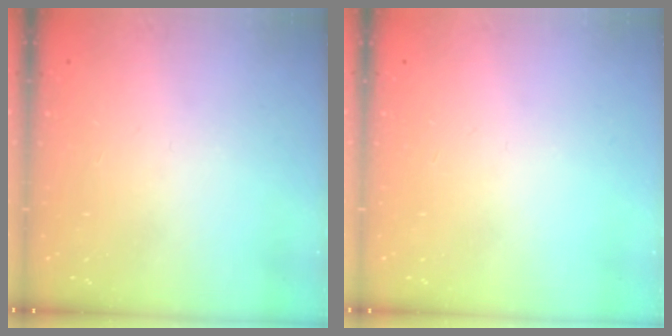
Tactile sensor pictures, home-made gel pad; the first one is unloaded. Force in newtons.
{"total": 0.0}